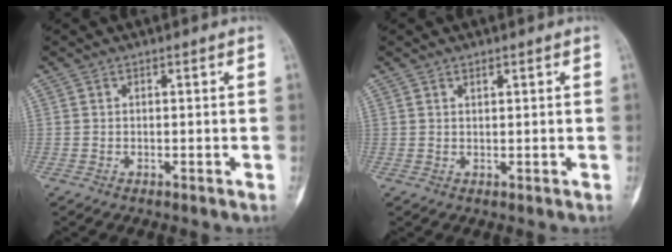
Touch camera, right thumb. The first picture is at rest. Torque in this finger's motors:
{"motor_torque": [-0.09, -0.04, -0.16, 0.16, 0.02]}